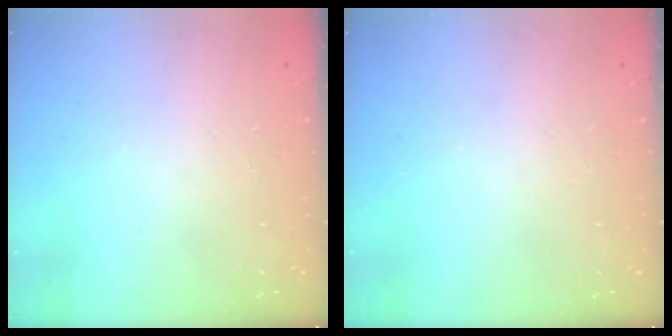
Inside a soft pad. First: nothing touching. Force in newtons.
{"total": 0.0}